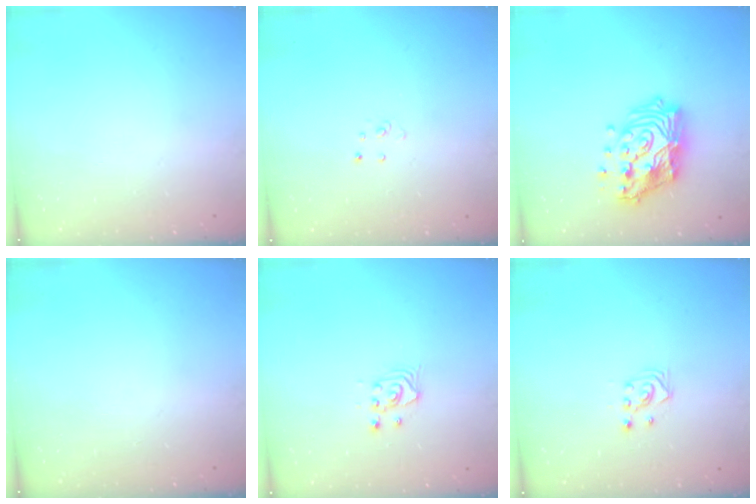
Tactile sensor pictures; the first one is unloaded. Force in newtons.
{"total": 3.1, "press": 3.1, "slide": 0.2}
{"total": 18.1, "press": 18.0, "slide": 1.5}
{"total": 0.0}
{"total": 3.4, "press": 3.4, "slide": 0.4}
{"total": 2.9, "press": 2.9, "slide": 0.3}